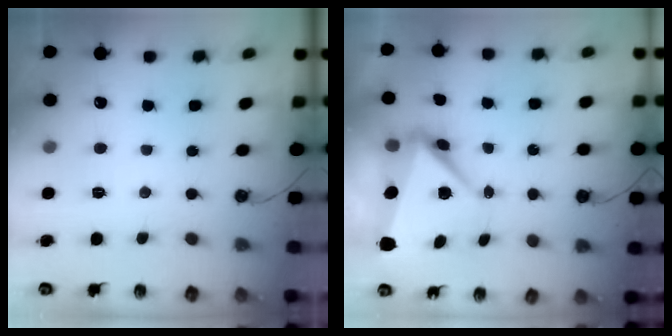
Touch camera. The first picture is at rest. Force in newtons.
{"total": 9.4, "press": 9.1, "slide": 2.2}